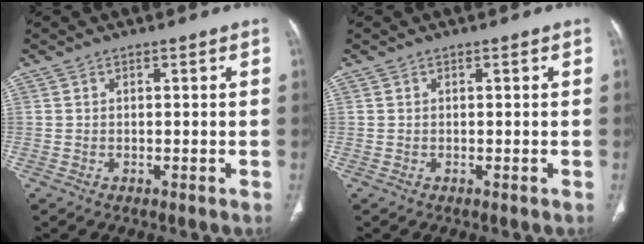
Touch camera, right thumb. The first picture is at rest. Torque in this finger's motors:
{"motor_torque": [0.02, 0.02, -0.03, -0.03, 0.00]}